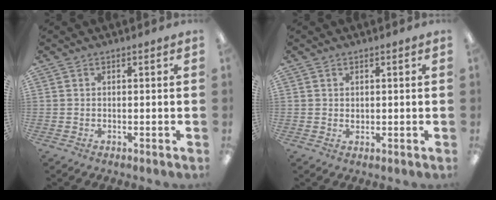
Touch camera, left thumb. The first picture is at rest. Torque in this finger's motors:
{"motor_torque": [-0.08, 0.05, -0.14, 0.00, -0.01]}